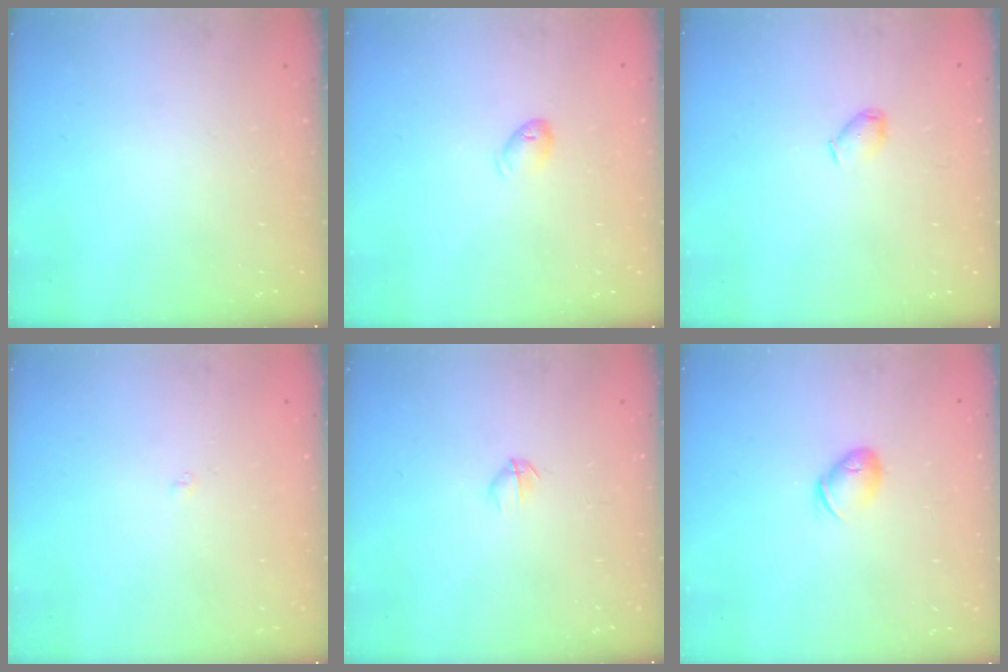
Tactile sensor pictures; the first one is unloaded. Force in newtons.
{"total": 5.4, "press": 5.3, "slide": 1.0}
{"total": 3.9, "press": 3.9, "slide": 0.8}
{"total": 1.7, "press": 1.7, "slide": 0.3}
{"total": 2.8, "press": 2.7, "slide": 0.9}
{"total": 7.4, "press": 7.3, "slide": 1.0}